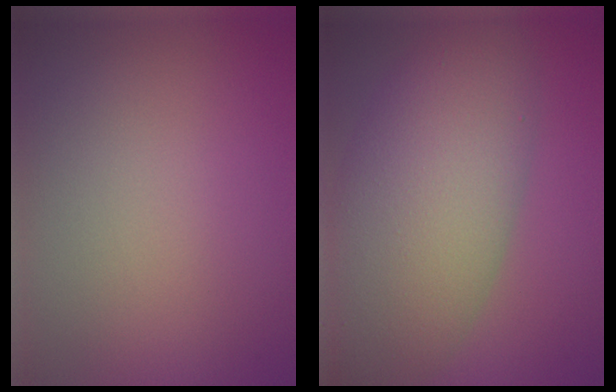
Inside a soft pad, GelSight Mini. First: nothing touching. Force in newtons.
{"total": 10.8, "press": 10.8, "slide": 0.5}